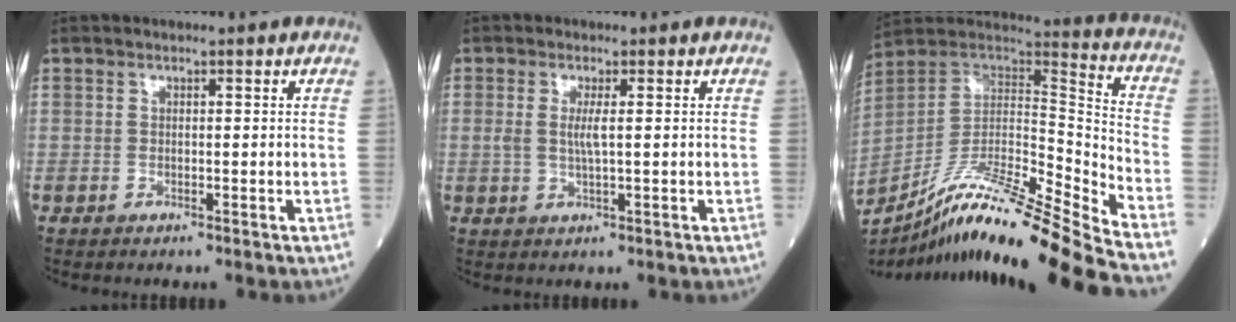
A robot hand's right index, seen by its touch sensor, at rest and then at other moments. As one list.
[{"total": 2.5, "force": [0.3, 0.1, 2.4], "torque": [-0.056, -0.003, 0.005]}, {"total": 24.4, "force": [-20.4, -1.9, 13.2], "torque": [-0.215, -0.021, -0.352]}]